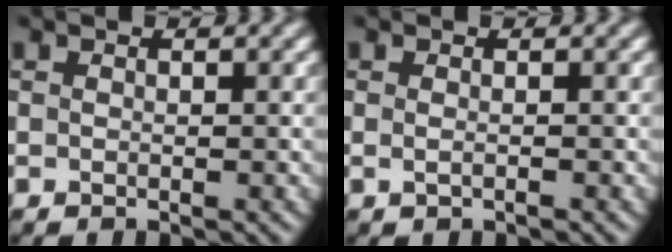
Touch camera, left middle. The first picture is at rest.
{"total": 0.6, "force": [-0.4, -0.1, 0.4], "torque": [-0.014, -0.004, -0.007]}